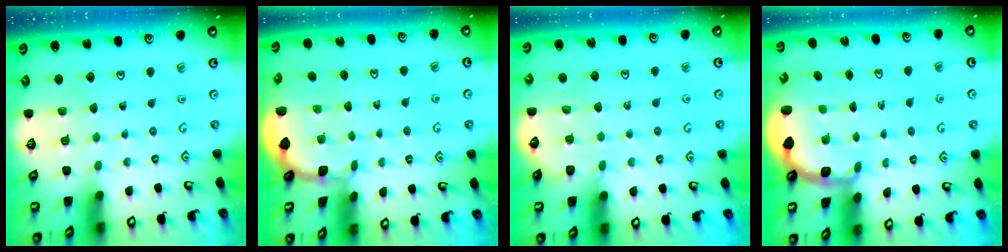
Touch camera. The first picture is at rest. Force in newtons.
{"total": 0.9, "press": 0.8, "slide": 0.2}
{"total": 4.3, "press": 4.2, "slide": 0.7}
{"total": 2.6, "press": 2.3, "slide": 1.3}